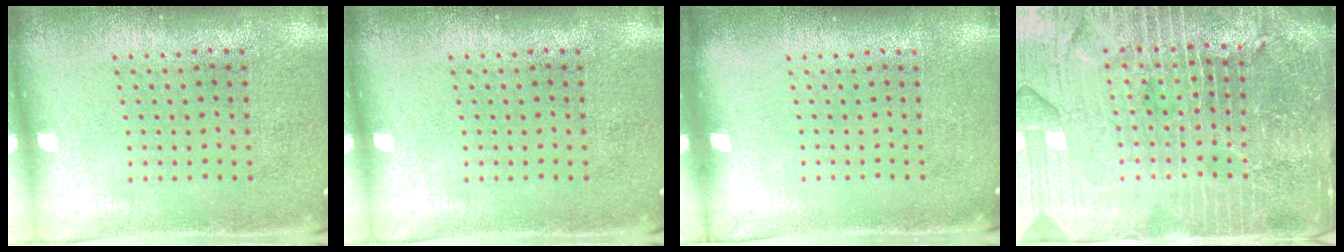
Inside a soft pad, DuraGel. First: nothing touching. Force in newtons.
{"total": 0.0}
{"total": 0.0}
{"total": 6.5, "press": 5.7, "slide": 3.0}